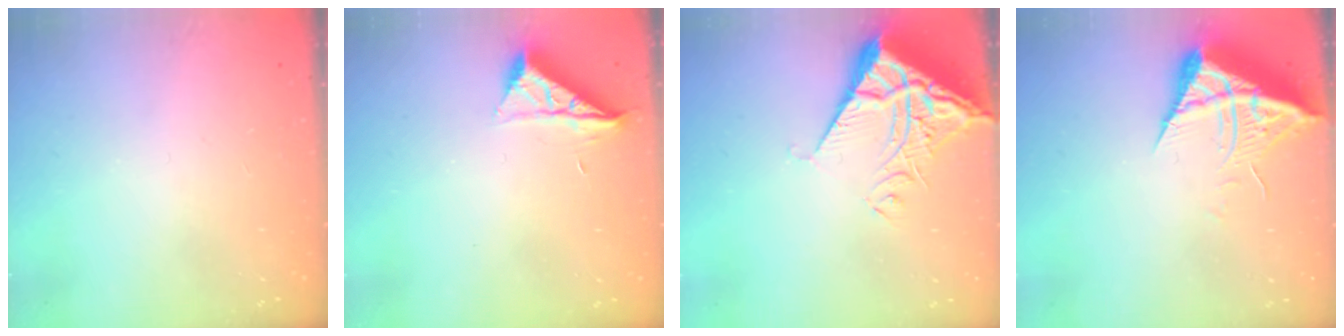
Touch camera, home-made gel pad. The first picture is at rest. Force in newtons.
{"total": 6.6, "press": 6.6, "slide": 0.3}
{"total": 7.5, "press": 7.4, "slide": 1.0}
{"total": 13.1, "press": 13.1, "slide": 0.9}